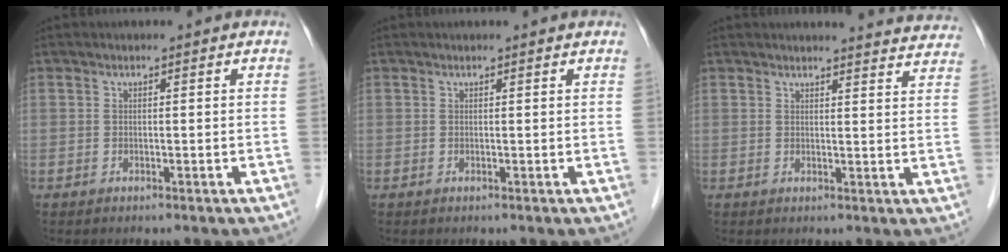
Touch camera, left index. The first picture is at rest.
{"total": 1.1, "force": [1.0, 0.0, 0.3], "torque": [-0.009, 0.008, 0.012]}
{"total": 12.4, "force": [12.2, 0.9, 2.0], "torque": [0.002, -0.049, 0.110]}